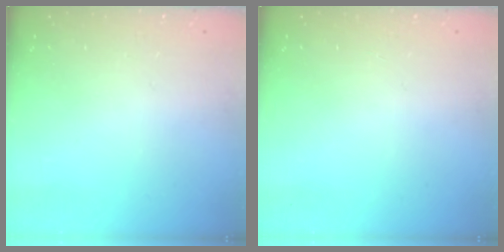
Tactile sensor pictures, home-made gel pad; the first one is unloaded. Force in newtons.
{"total": 0.0}